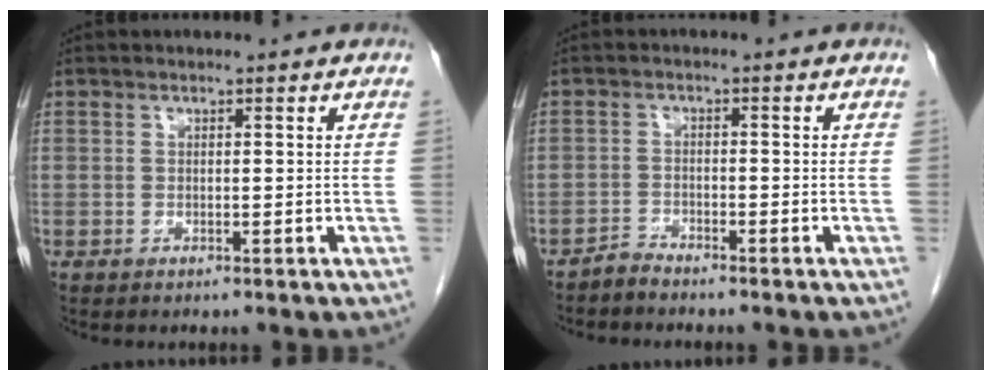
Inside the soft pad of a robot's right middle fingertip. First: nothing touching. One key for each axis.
{"total": 1.6, "fx": -1.6, "fy": 0.0, "fz": -0.1, "tx": 0.007, "ty": -0.004, "tz": -0.031}